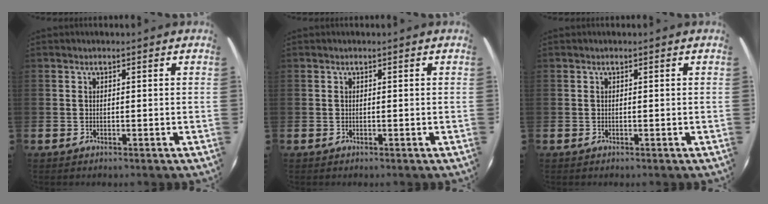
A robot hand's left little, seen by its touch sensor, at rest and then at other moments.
{"total": 0.0}
{"total": 0.0}